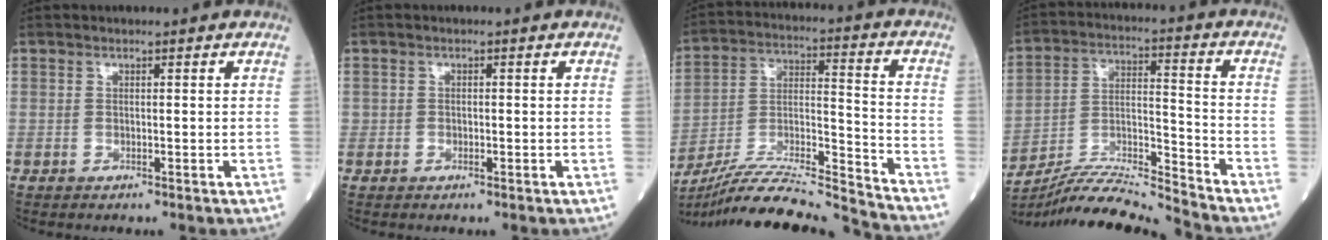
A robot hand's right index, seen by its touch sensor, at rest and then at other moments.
{"total": 1.0, "force": [-0.2, 0.9, 0.3], "torque": [-0.003, 0.002, -0.001]}
{"total": 21.5, "force": [-20.4, -1.0, 6.8], "torque": [-0.148, -0.011, -0.341]}
{"total": 12.8, "force": [-12.4, -2.2, 2.5], "torque": [-0.045, 0.021, -0.230]}